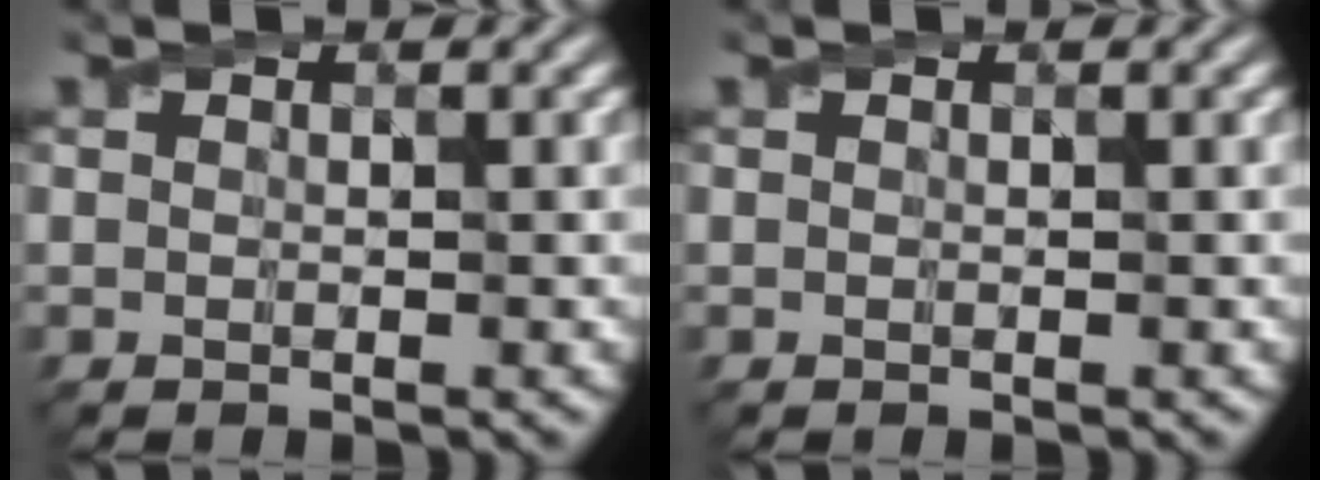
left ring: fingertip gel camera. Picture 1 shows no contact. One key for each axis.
{"total": 0.0}